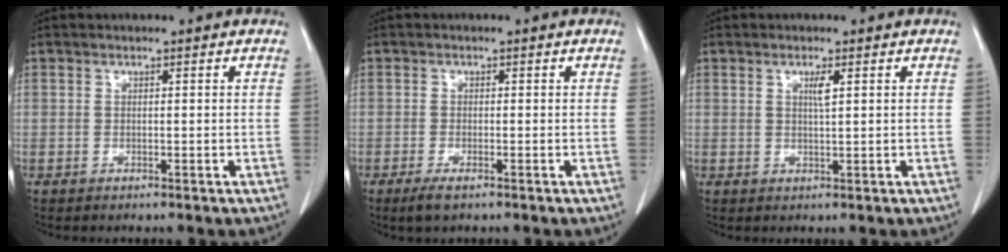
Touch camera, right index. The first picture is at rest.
{"total": 2.4, "force": [-1.5, 0.6, 1.7], "torque": [-0.037, -0.005, -0.027]}
{"total": 1.7, "force": [0.7, 0.0, 1.6], "torque": [-0.031, -0.003, 0.012]}